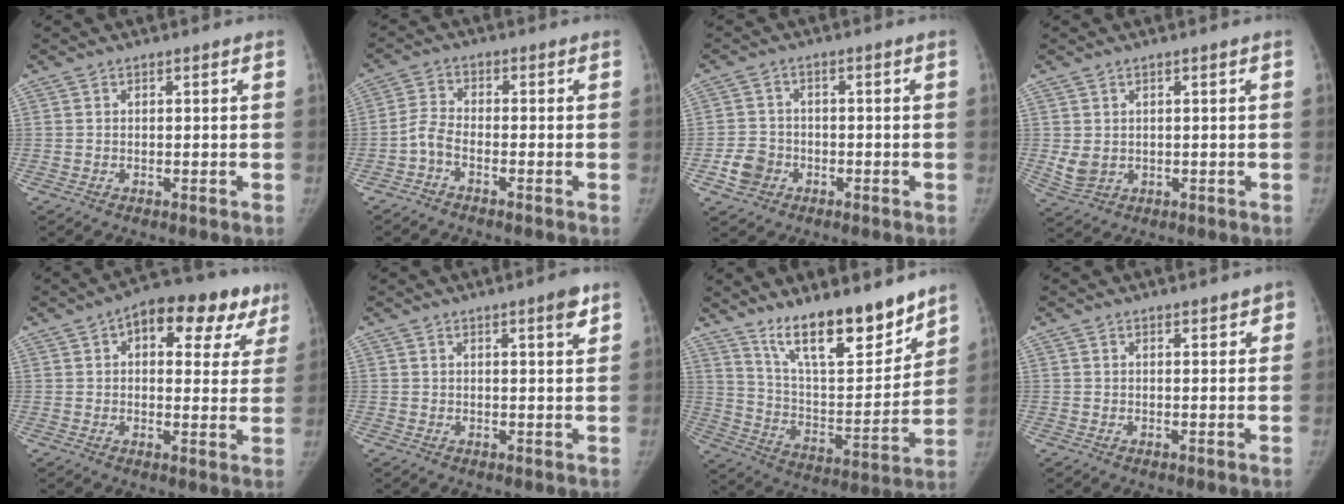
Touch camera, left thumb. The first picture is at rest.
{"total": 3.6, "force": [-2.2, 1.4, 2.5], "torque": [-0.054, 0.015, -0.054]}
{"total": 5.0, "force": [-2.1, 4.2, 1.7], "torque": [-0.020, 0.016, -0.037]}
{"total": 3.7, "force": [0.2, 3.0, 2.2], "torque": [-0.038, -0.010, 0.015]}
{"total": 16.3, "force": [7.8, 8.7, 11.3], "torque": [-0.097, 0.007, 0.095]}
{"total": 4.0, "force": [2.4, 0.9, 3.1], "torque": [-0.035, -0.014, 0.031]}
{"total": 19.1, "force": [14.3, 5.7, 11.4], "torque": [-0.137, -0.096, 0.247]}
{"total": 2.0, "force": [1.4, 1.1, 1.0], "torque": [0.007, -0.005, 0.014]}